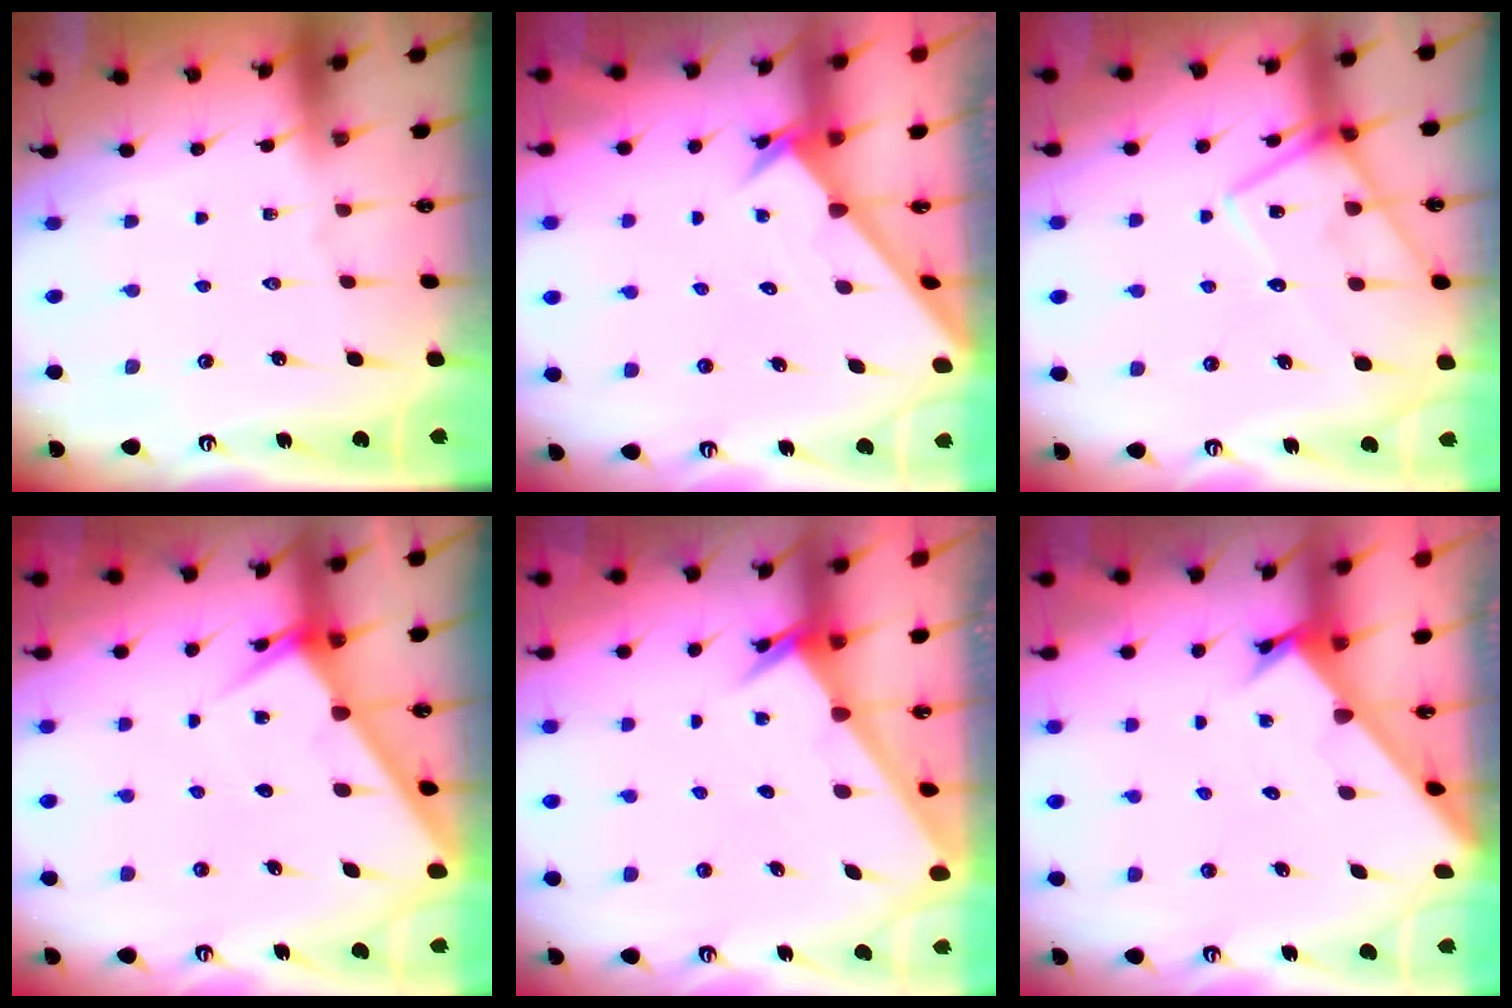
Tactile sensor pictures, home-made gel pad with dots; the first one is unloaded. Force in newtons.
{"total": 2.5, "press": 2.5, "slide": 0.2}
{"total": 12.6, "press": 12.6, "slide": 1.2}
{"total": 4.5, "press": 4.5, "slide": 0.4}
{"total": 2.1, "press": 2.1, "slide": 0.3}
{"total": 2.1, "press": 2.1, "slide": 0.2}